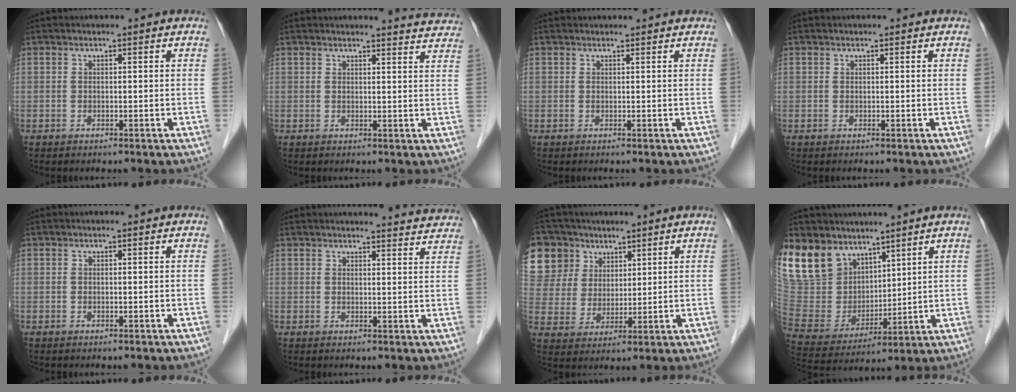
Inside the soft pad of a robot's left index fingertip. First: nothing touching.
{"total": 6.4, "force": [6.4, 0.2, 0.7], "torque": [-0.005, -0.016, 0.051]}
{"total": 1.6, "force": [1.6, 0.1, 0.1], "torque": [-0.007, 0.013, 0.023]}
{"total": 0.0}
{"total": 0.0}
{"total": 10.4, "force": [10.2, 0.7, 1.8], "torque": [-0.005, -0.014, 0.097]}
{"total": 17.7, "force": [10.0, 13.8, 5.0], "torque": [-0.166, 0.061, 0.209]}
{"total": 14.4, "force": [10.4, 9.0, 4.1], "torque": [-0.114, 0.016, 0.221]}